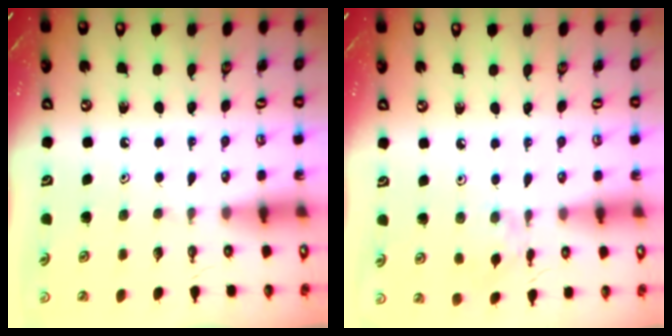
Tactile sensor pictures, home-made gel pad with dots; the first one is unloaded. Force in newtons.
{"total": 2.0, "press": 2.0, "slide": 0.4}